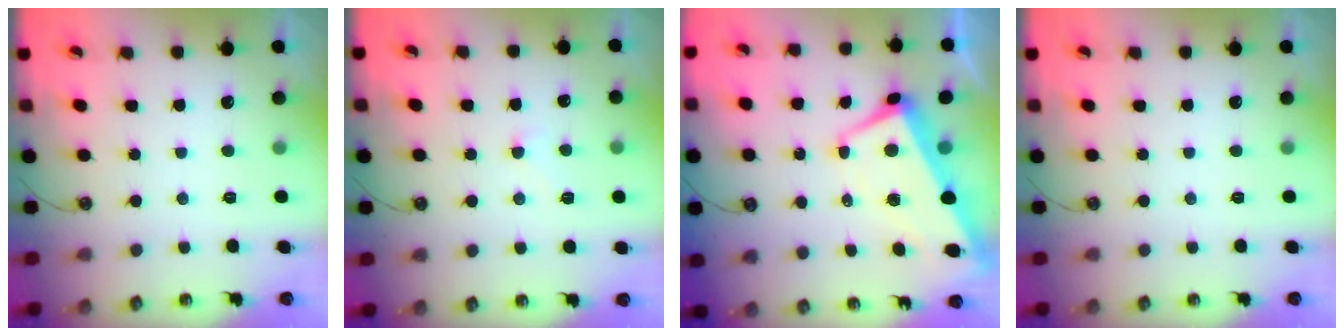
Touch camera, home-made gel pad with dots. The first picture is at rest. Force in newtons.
{"total": 3.6, "press": 3.6, "slide": 0.5}
{"total": 1.8, "press": 1.1, "slide": 1.3}
{"total": 0.0}